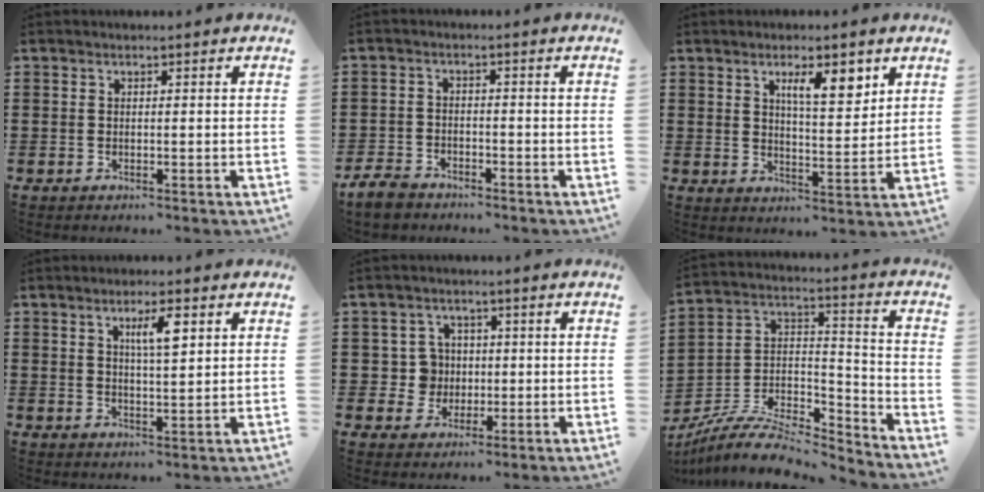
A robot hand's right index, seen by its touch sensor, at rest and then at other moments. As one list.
[{"total": 3.3, "force": [-3.1, 1.0, 0.7], "torque": [-0.030, 0.002, -0.068]}, {"total": 6.6, "force": [3.5, 2.0, 5.2], "torque": [-0.078, -0.006, 0.051]}, {"total": 4.7, "force": [2.0, 1.0, 4.1], "torque": [-0.070, 0.003, 0.027]}, {"total": 5.0, "force": [0.1, 4.7, 1.6], "torque": [-0.052, 0.015, 0.000]}, {"total": 7.8, "force": [-6.4, 3.0, 3.4], "torque": [-0.074, 0.004, -0.127]}]